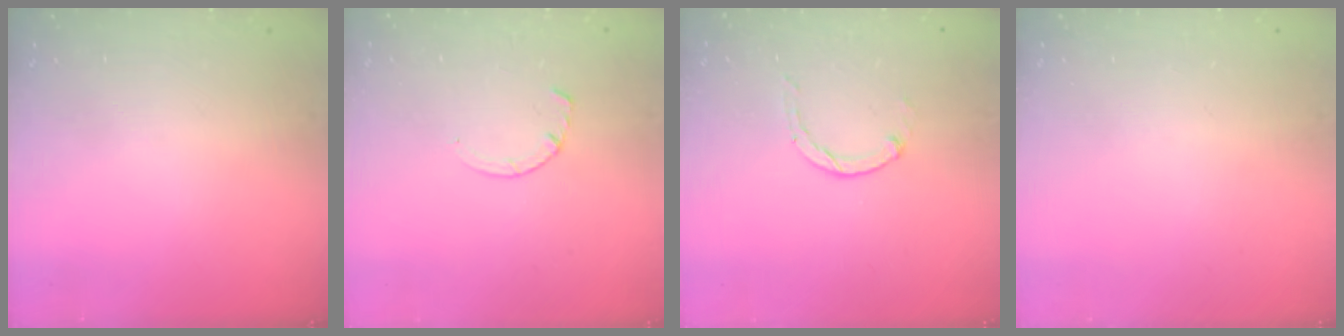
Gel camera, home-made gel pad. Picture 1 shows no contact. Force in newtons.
{"total": 2.9, "press": 2.9, "slide": 0.4}
{"total": 0.8, "press": 0.7, "slide": 0.2}
{"total": 0.0}